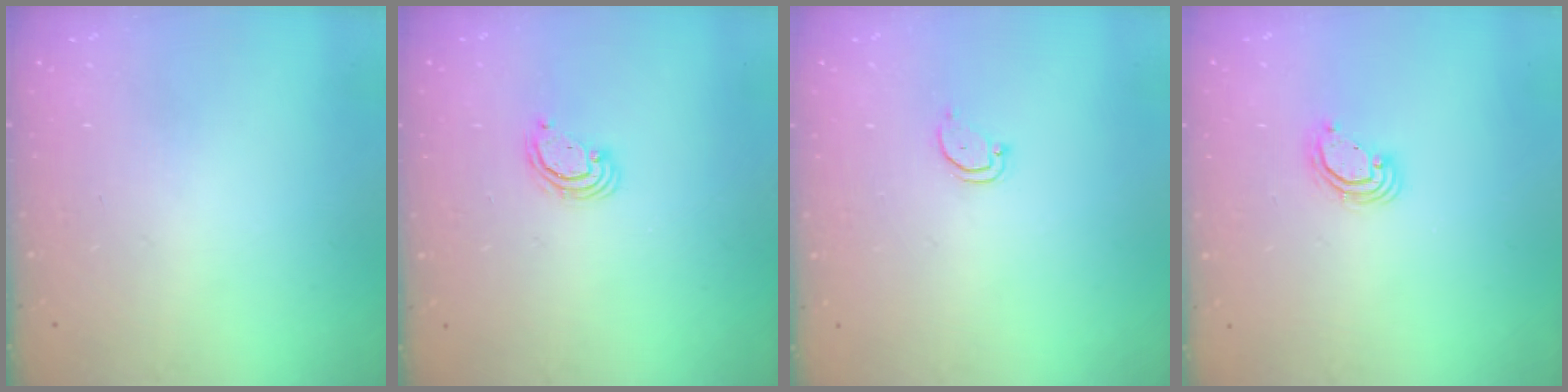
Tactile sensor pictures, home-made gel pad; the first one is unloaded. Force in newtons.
{"total": 2.5, "press": 2.5, "slide": 0.2}
{"total": 2.5, "press": 2.5, "slide": 0.3}
{"total": 4.1, "press": 4.1, "slide": 0.3}